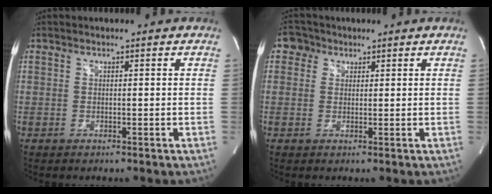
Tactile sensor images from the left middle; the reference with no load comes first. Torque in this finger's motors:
{"motor_torque": [0.05, 0.03, -0.02, 0.01]}